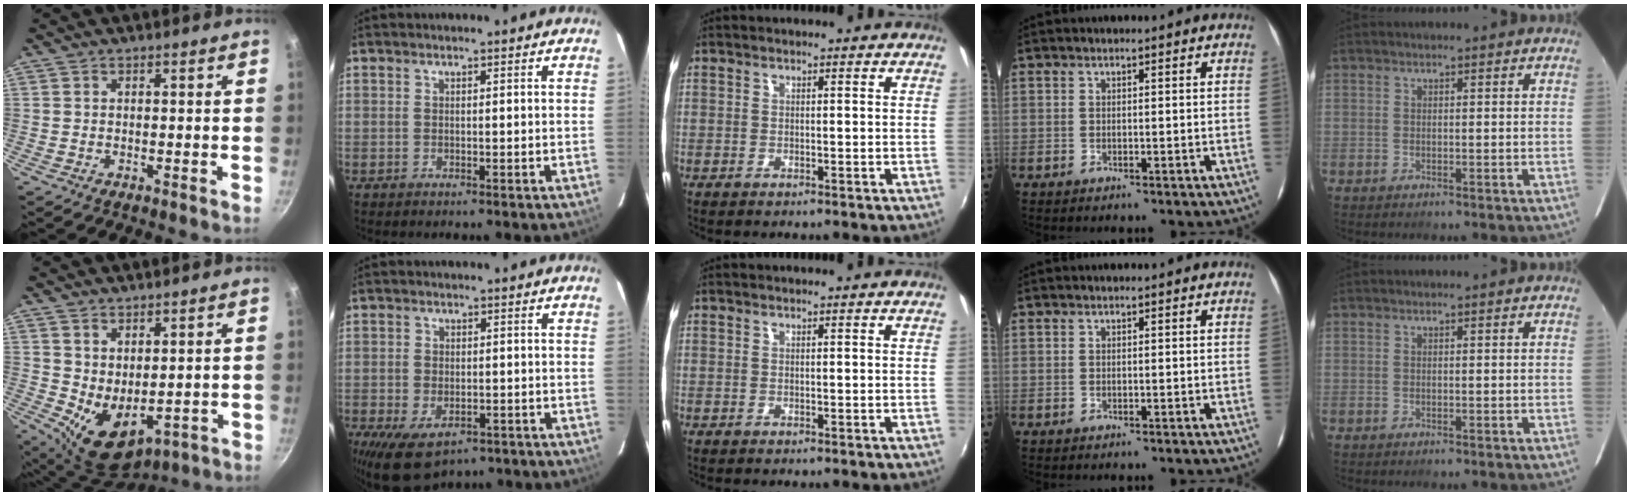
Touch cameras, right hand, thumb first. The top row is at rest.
{"thumb": {"total": 7.9, "force": [1.2, 5.0, 6.0], "torque": [-0.075, -0.028, 0.040]}, "index": {"total": 9.7, "force": [-5.4, 5.4, 6.0], "torque": [-0.128, -0.029, -0.082]}}